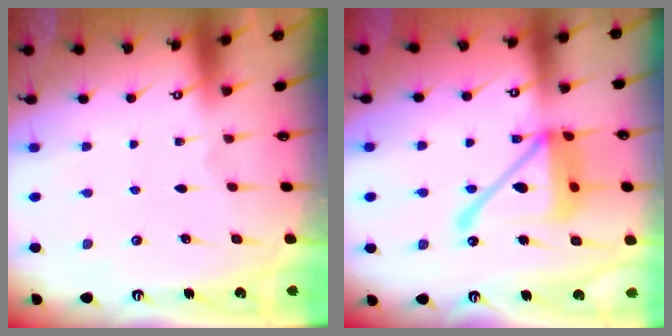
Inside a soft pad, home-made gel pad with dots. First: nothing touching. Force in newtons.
{"total": 18.5, "press": 18.4, "slide": 1.9}